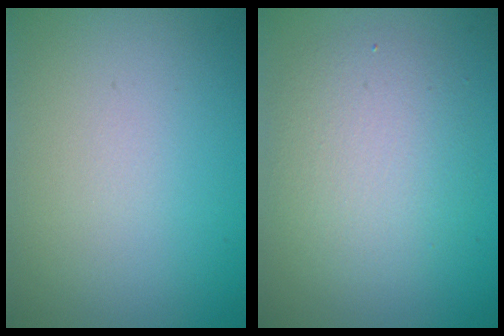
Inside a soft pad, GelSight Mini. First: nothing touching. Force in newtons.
{"total": 4.1, "press": 4.1, "slide": 0.3}